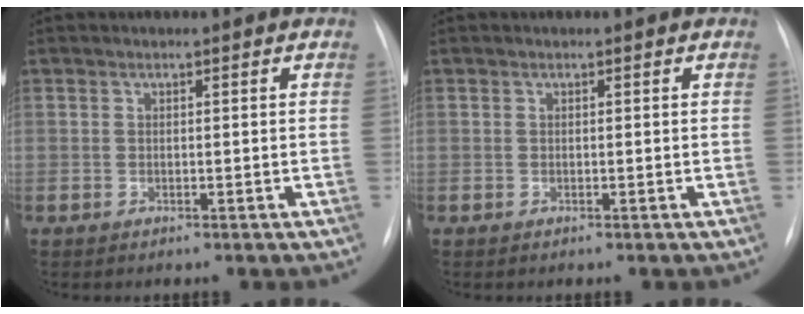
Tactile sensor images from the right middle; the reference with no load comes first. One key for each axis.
{"total": 0.0}